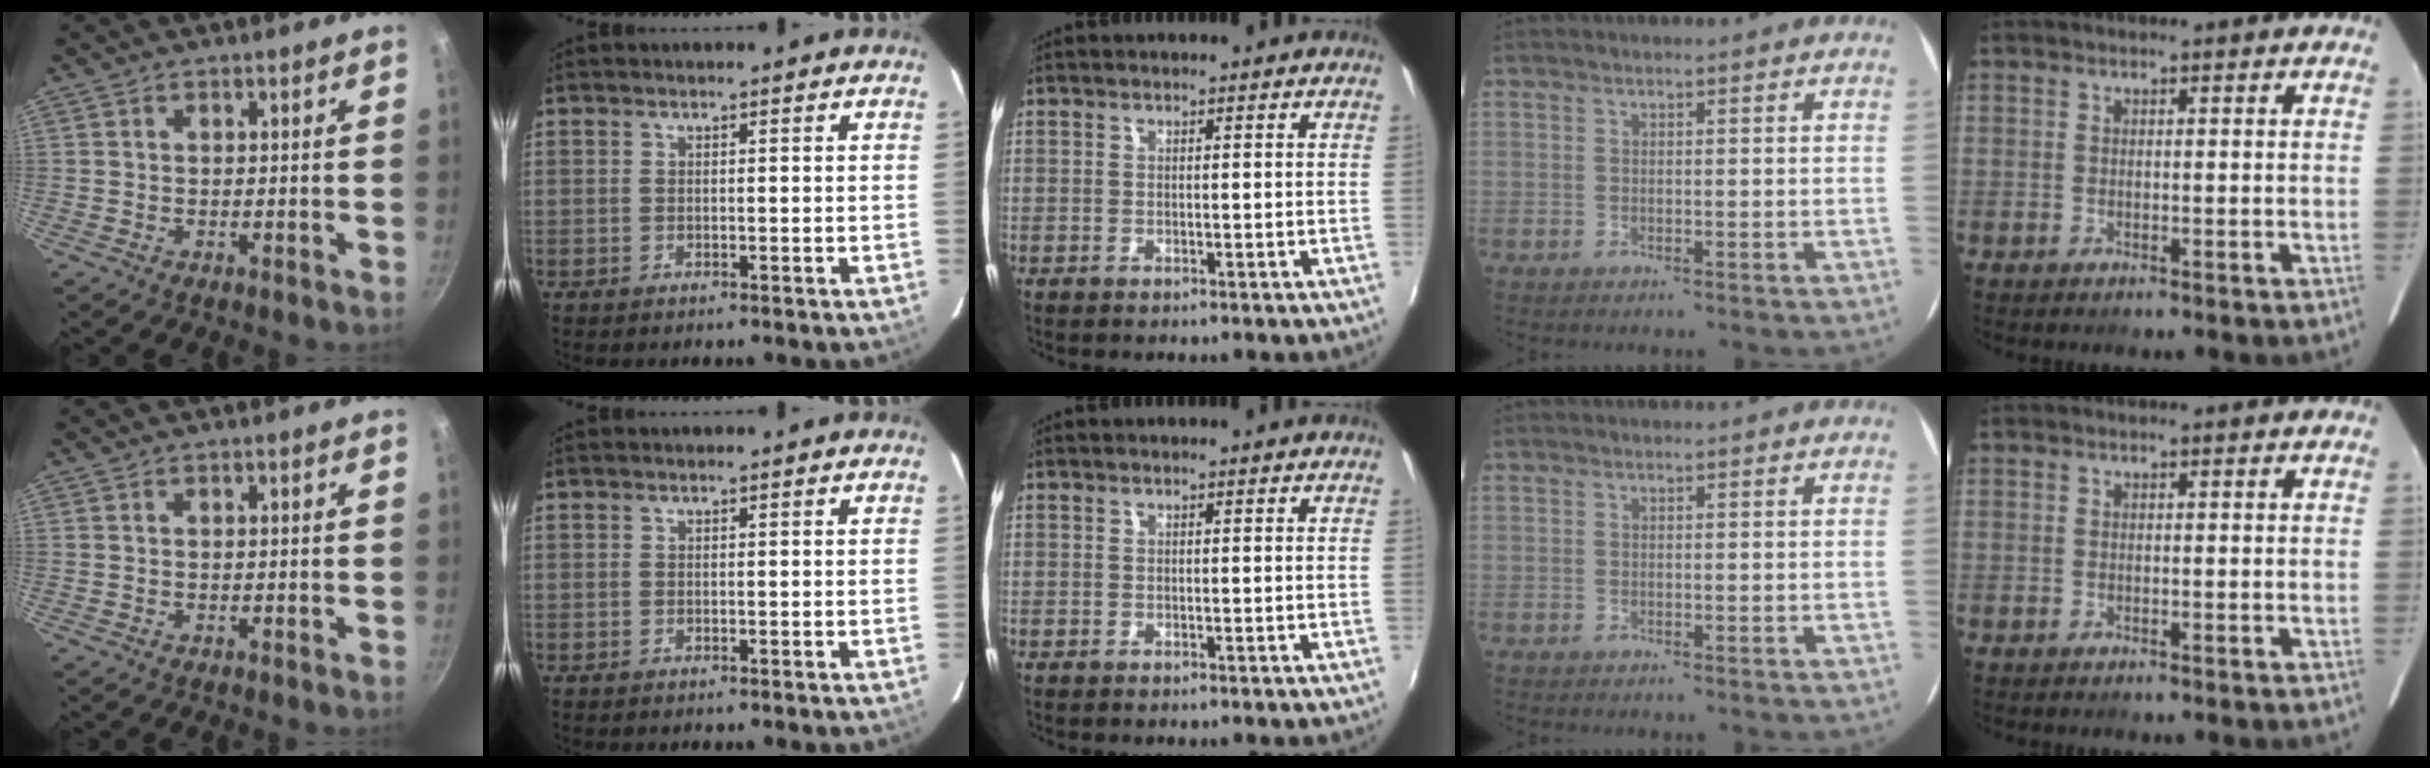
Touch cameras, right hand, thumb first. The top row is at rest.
{}